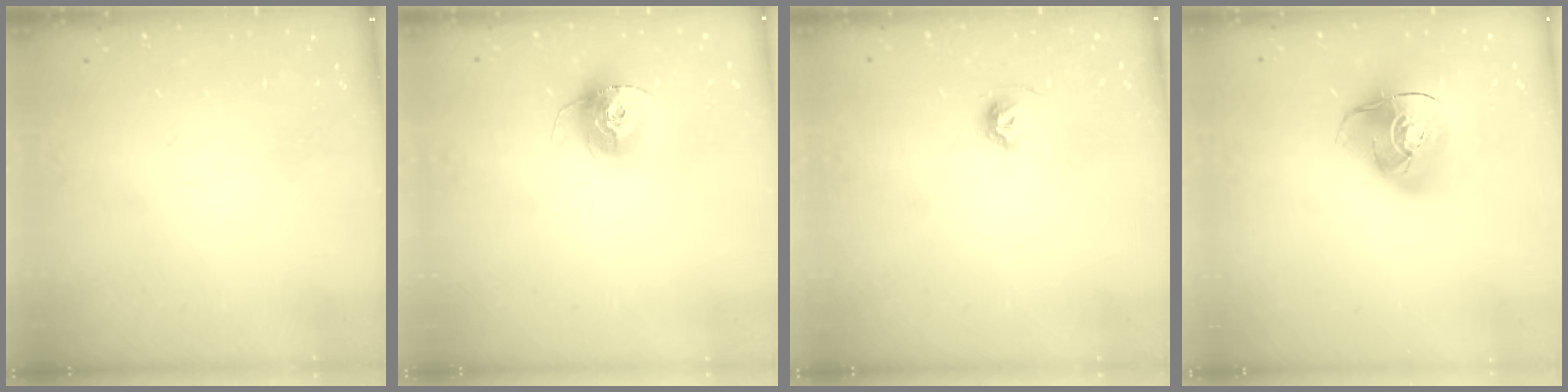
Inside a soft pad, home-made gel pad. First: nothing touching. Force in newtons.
{"total": 11.5, "press": 11.5, "slide": 0.8}
{"total": 5.0, "press": 4.9, "slide": 0.8}
{"total": 15.2, "press": 15.0, "slide": 2.2}